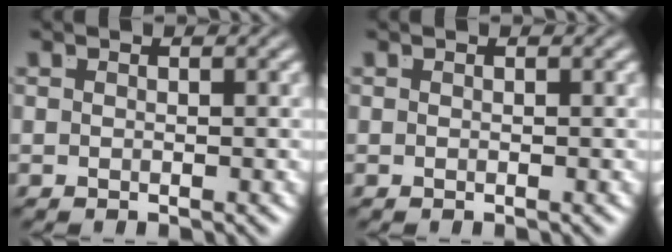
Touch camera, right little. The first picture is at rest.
{"total": 0.0}